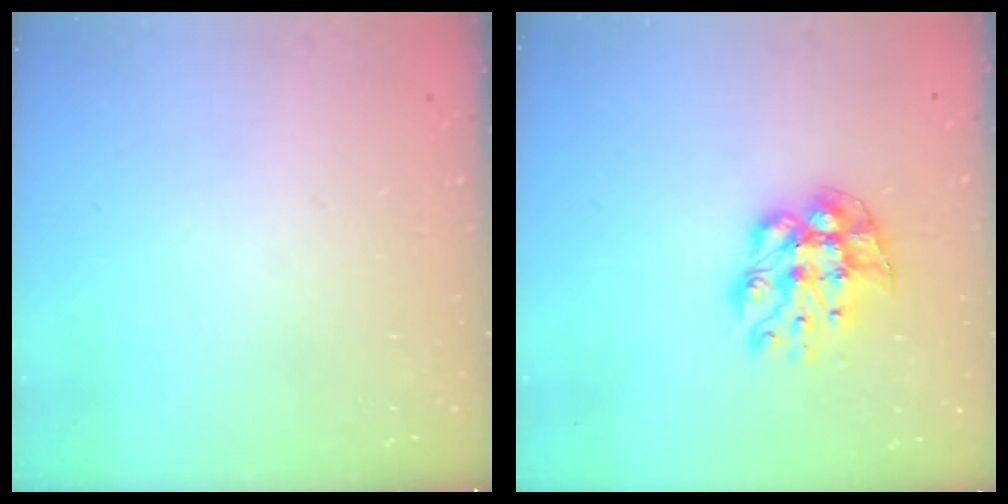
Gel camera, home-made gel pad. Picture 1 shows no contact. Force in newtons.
{"total": 10.8, "press": 10.8, "slide": 0.9}